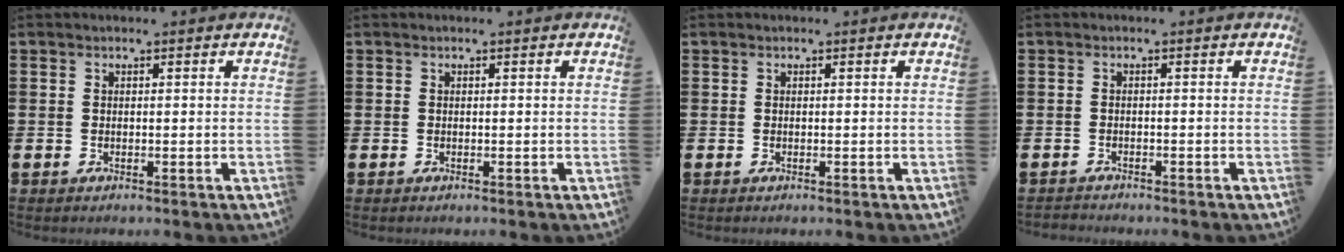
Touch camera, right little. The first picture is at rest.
{"total": 0.0}
{"total": 0.0}
{"total": 0.7, "force": [-0.7, 0.1, -0.1], "torque": [-0.001, -0.001, -0.014]}